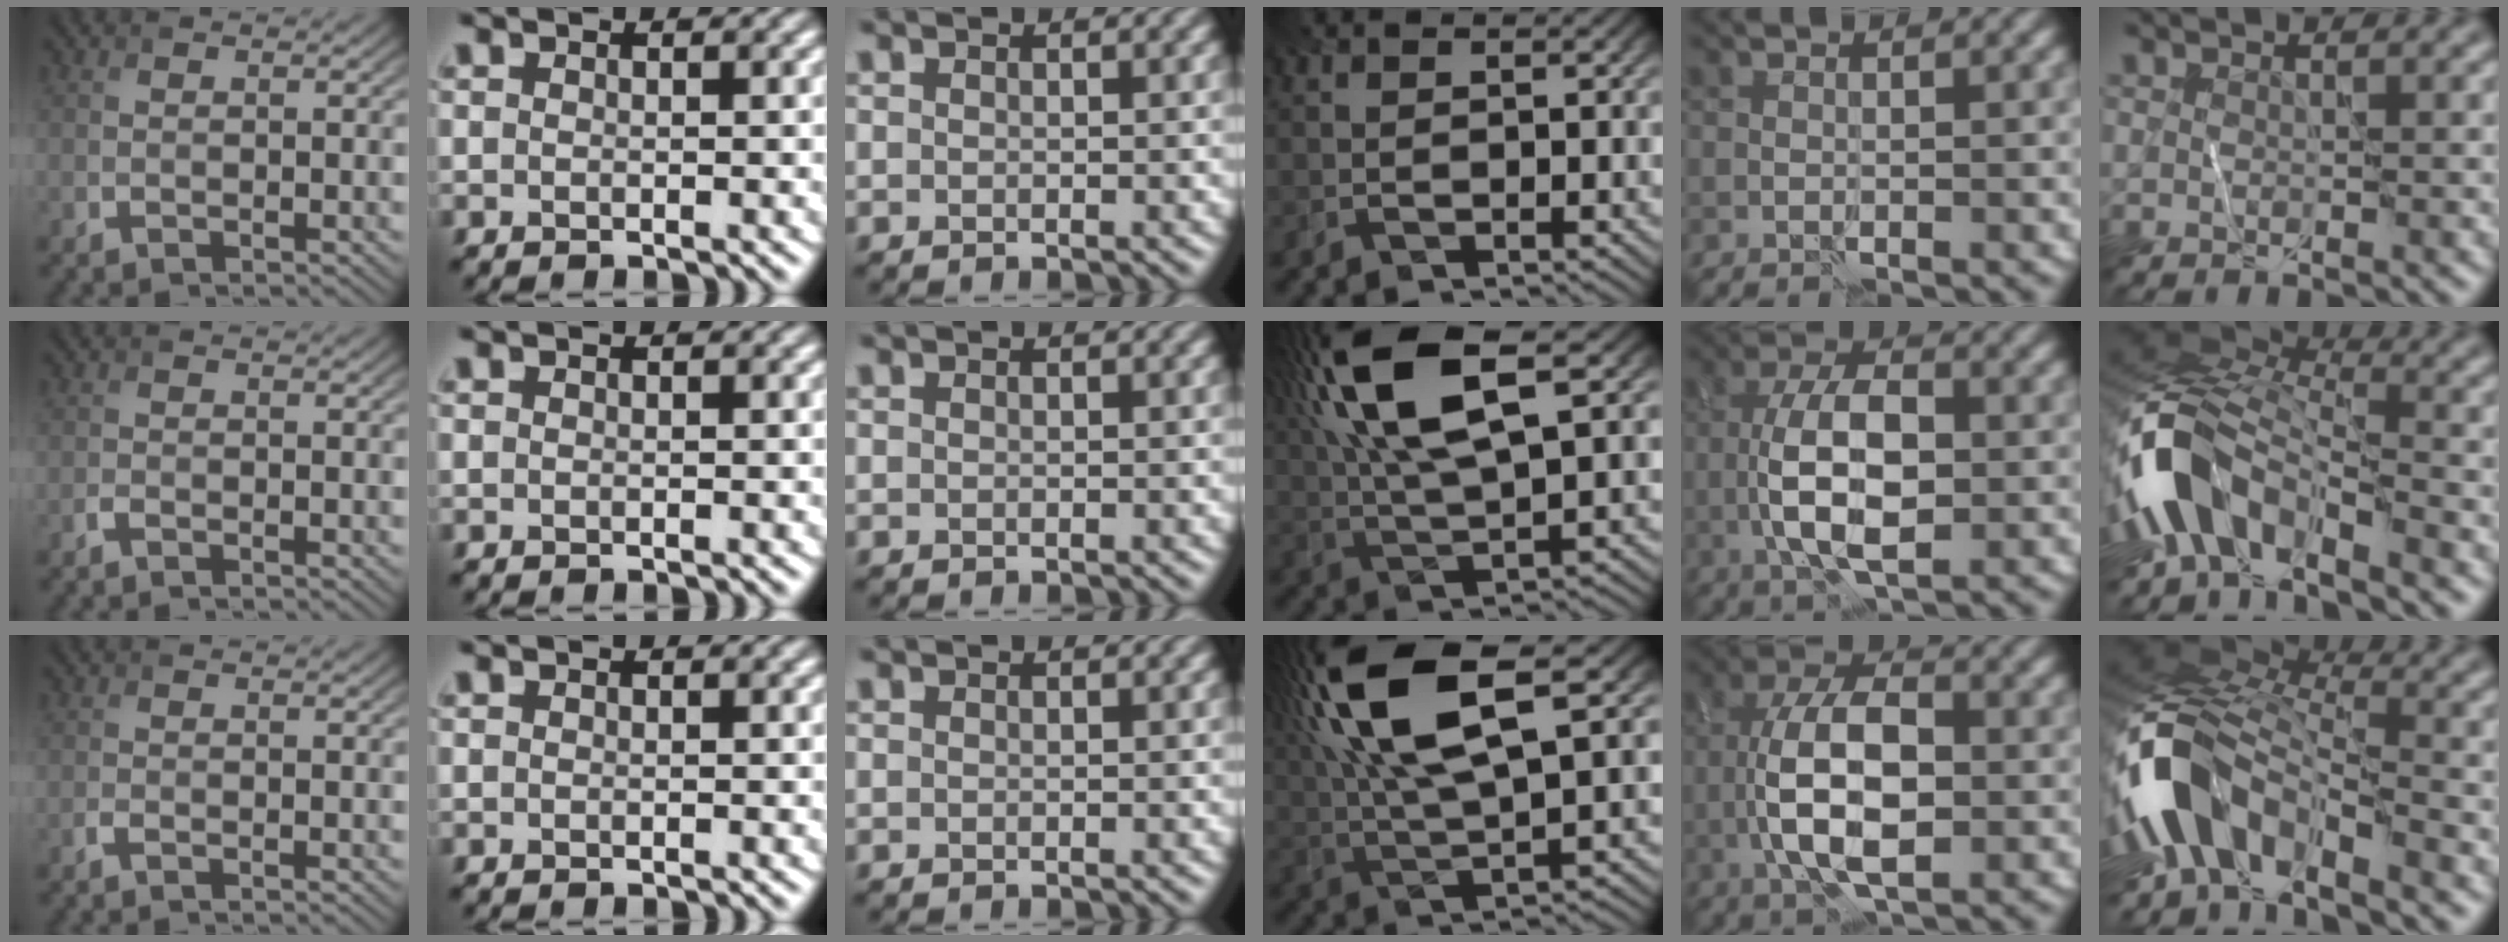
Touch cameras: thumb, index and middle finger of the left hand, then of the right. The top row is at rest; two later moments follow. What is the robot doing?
{"motion": "wipe", "object": "whiteboard"}